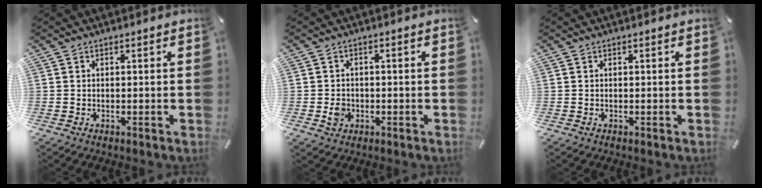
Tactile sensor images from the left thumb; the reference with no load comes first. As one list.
[{"total": 3.5, "force": [-0.8, 3.0, 1.6], "torque": [-0.025, -0.001, -0.017]}, {"total": 0.0}]